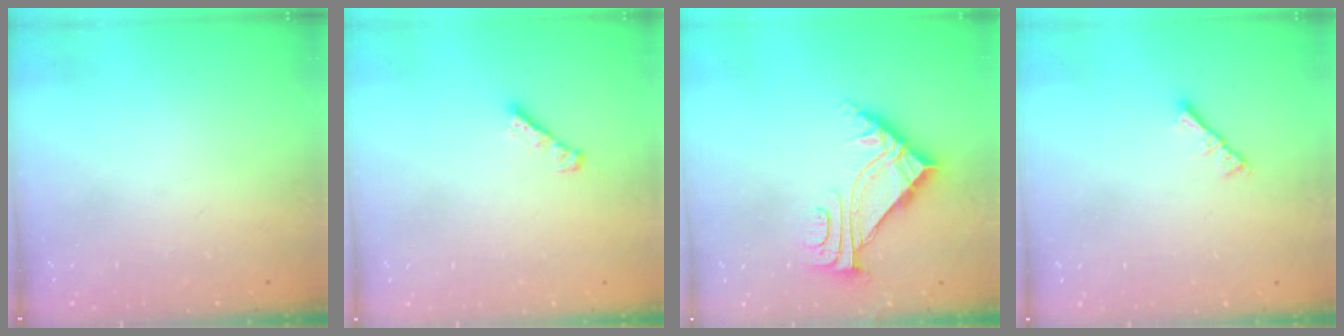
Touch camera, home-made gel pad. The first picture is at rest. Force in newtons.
{"total": 2.3, "press": 2.3, "slide": 0.4}
{"total": 8.0, "press": 8.0, "slide": 0.8}
{"total": 2.8, "press": 2.8, "slide": 0.6}